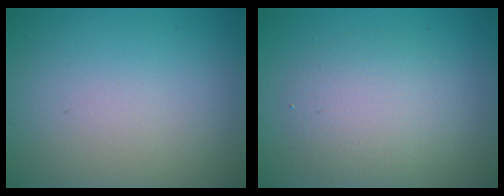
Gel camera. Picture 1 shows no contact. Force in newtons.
{"total": 3.6, "press": 3.6, "slide": 0.1}